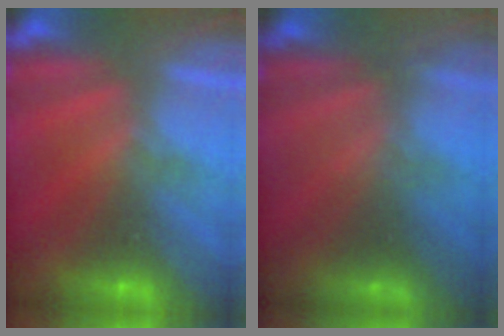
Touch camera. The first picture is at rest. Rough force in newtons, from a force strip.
{"total": 2.3}